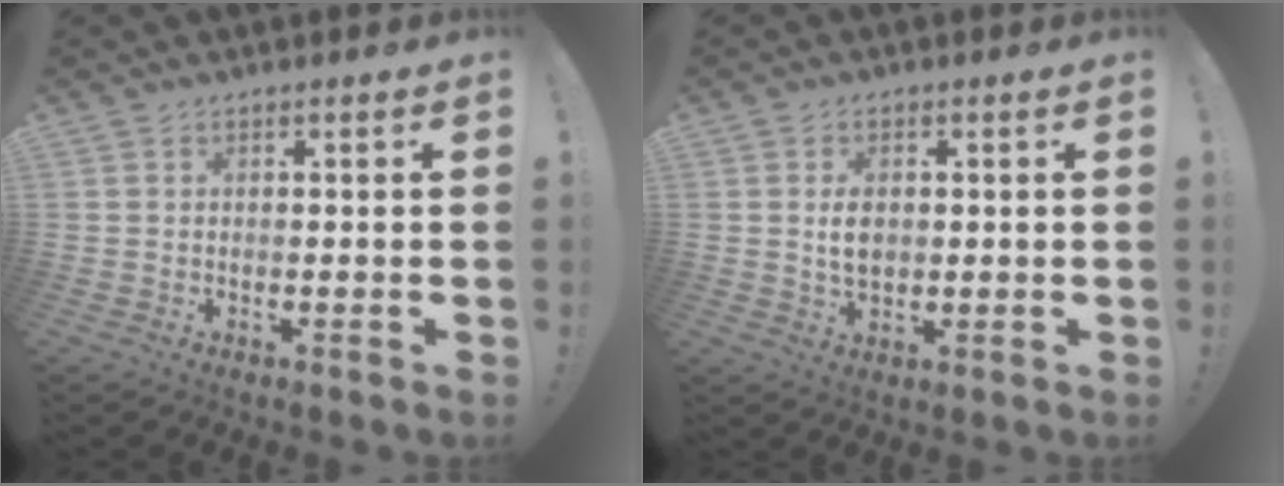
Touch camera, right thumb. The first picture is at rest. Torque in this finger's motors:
{"motor_torque": [-0.29, 0.30, -0.06, 0.07, 0.13]}